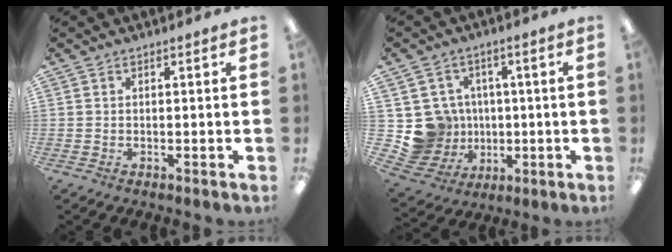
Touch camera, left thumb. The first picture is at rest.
{"total": 11.1, "force": [-0.3, 10.9, 2.2], "torque": [-0.071, 0.007, 0.012]}